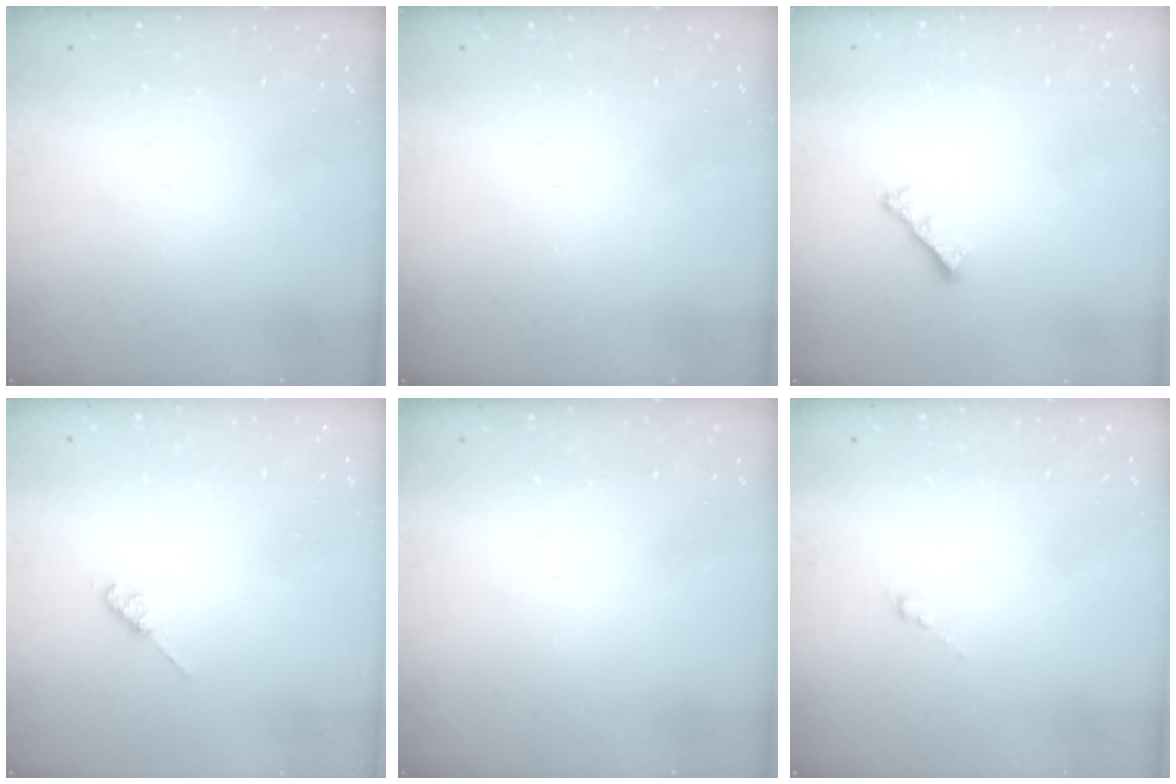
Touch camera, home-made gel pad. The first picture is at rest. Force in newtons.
{"total": 0.0}
{"total": 2.8, "press": 2.7, "slide": 0.6}
{"total": 2.6, "press": 2.5, "slide": 0.4}
{"total": 0.0}
{"total": 0.8, "press": 0.7, "slide": 0.5}